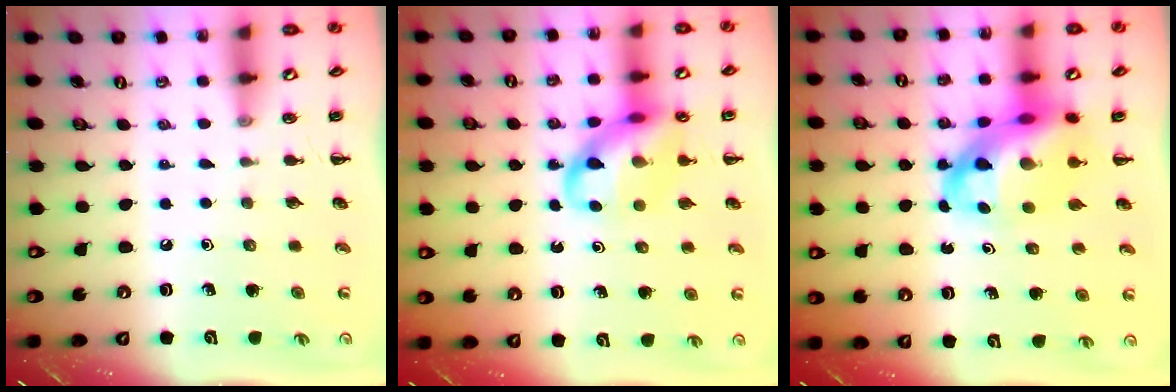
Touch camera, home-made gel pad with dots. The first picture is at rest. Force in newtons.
{"total": 13.8, "press": 13.6, "slide": 2.7}
{"total": 14.4, "press": 13.9, "slide": 3.8}